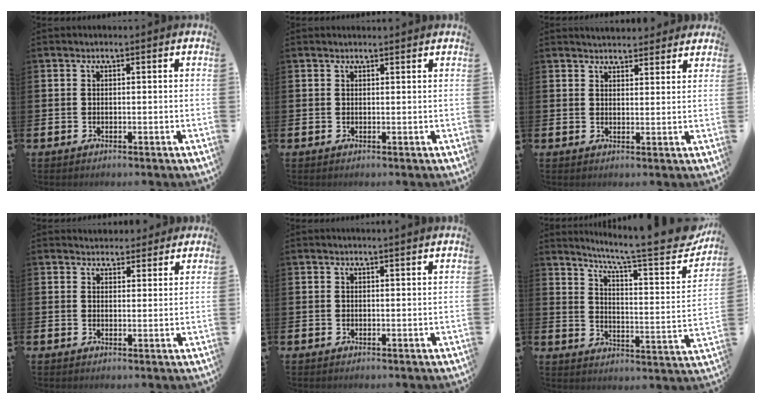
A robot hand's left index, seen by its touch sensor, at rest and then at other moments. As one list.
[{"total": 0.8, "force": [0.8, 0.0, 0.1], "torque": [0.007, -0.003, 0.012]}, {"total": 3.6, "force": [3.5, 0.8, 0.0], "torque": [0.002, -0.018, 0.063]}, {"total": 3.5, "force": [3.3, 1.3, -0.3], "torque": [0.006, -0.015, 0.059]}, {"total": 0.9, "force": [0.9, -0.2, 0.1], "torque": [0.005, -0.005, 0.016]}, {"total": 7.9, "force": [6.3, 1.0, 4.7], "torque": [-0.085, -0.058, 0.092]}]